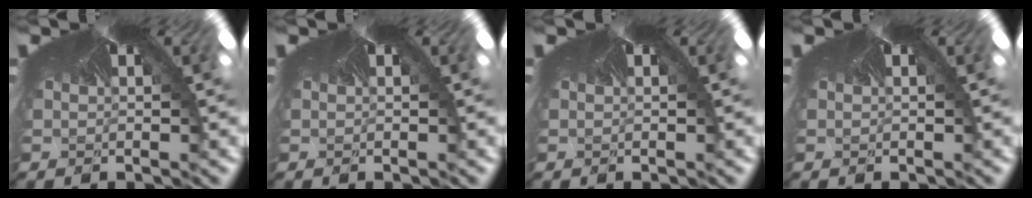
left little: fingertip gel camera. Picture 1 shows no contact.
{"total": 0.0}
{"total": 0.0}
{"total": 0.0}